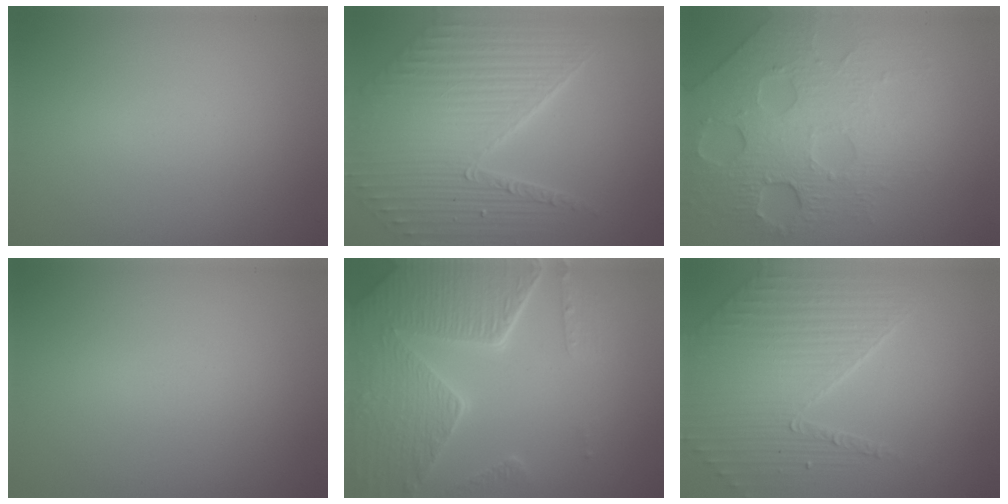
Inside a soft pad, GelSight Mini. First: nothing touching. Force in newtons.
{"total": 7.6, "press": 5.8, "slide": 4.9}
{"total": 8.1, "press": 5.4, "slide": 6.1}
{"total": 0.0}
{"total": 8.4, "press": 6.0, "slide": 5.8}
{"total": 3.9, "press": 3.9, "slide": 0.3}